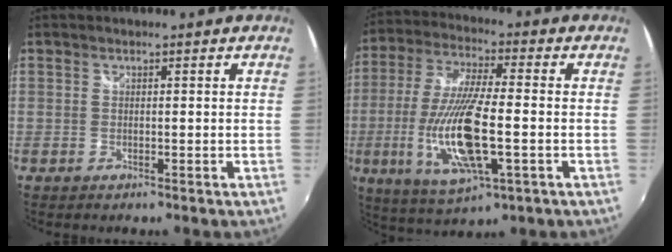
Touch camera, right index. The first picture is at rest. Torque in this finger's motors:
{"motor_torque": [2.14, 0.00, 1.05, 0.21]}